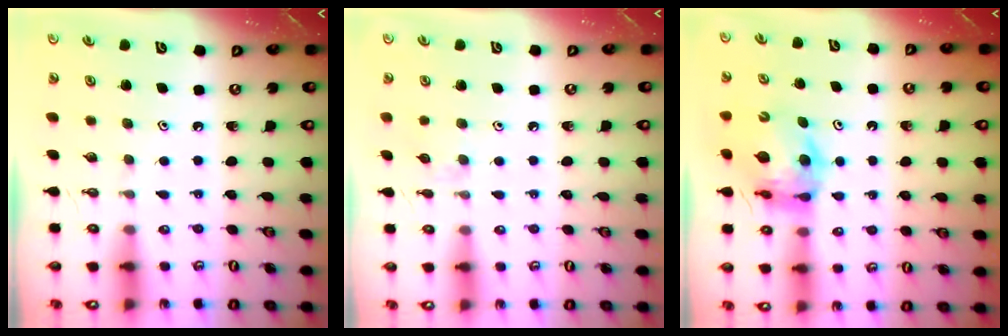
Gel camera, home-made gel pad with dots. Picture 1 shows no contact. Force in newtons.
{"total": 4.4, "press": 4.3, "slide": 0.6}
{"total": 11.4, "press": 11.3, "slide": 1.3}